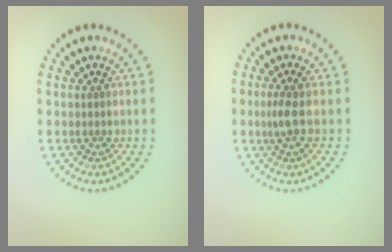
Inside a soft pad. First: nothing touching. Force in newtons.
{"total": 1.9, "press": 1.4, "slide": 1.2}